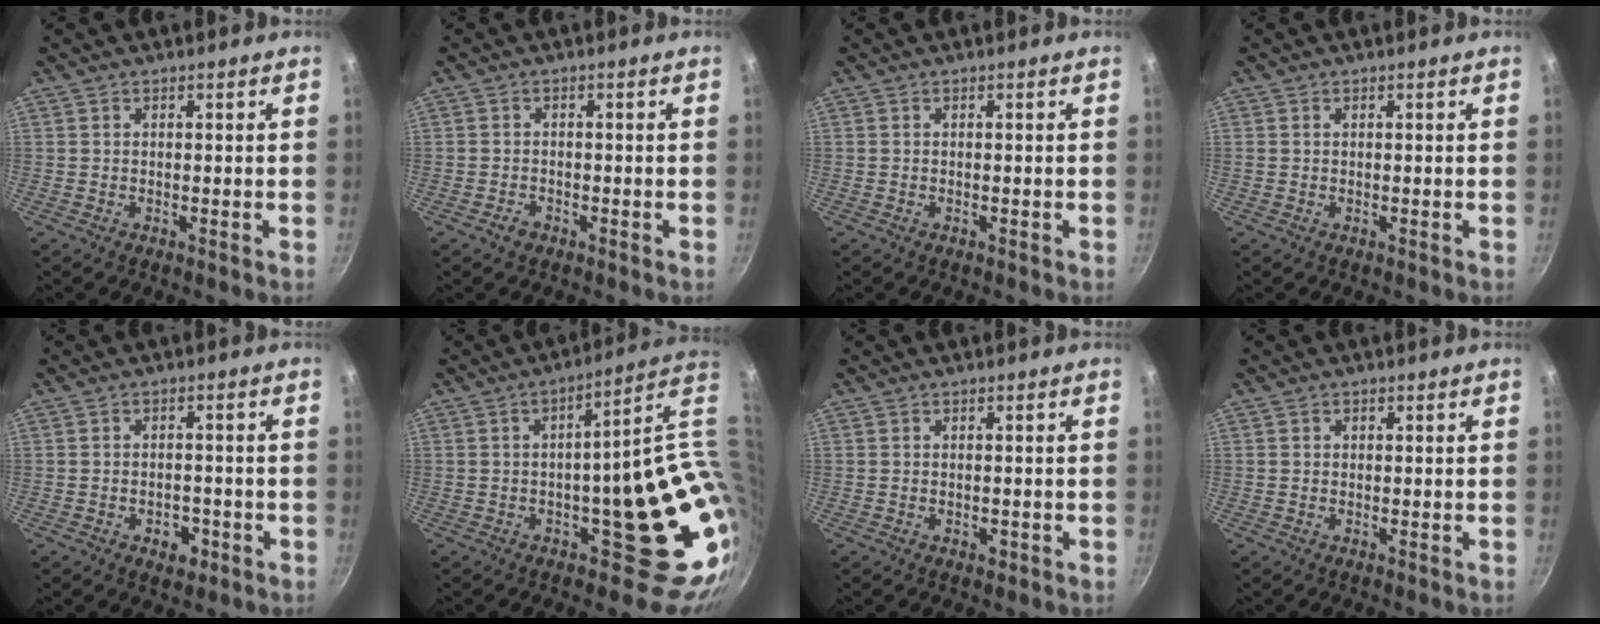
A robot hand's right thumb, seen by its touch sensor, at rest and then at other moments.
{"total": 1.8, "force": [-1.2, 1.2, 0.7], "torque": [-0.012, 0.012, -0.020]}
{"total": 0.0}
{"total": 0.0}
{"total": 4.5, "force": [-2.1, 3.0, 2.7], "torque": [-0.024, 0.012, -0.025]}
{"total": 20.7, "force": [1.5, 8.5, 18.8], "torque": [-0.154, -0.011, 0.043]}
{"total": 1.5, "force": [-0.6, 0.9, 1.1], "torque": [-0.015, 0.002, -0.007]}
{"total": 0.7, "force": [0.0, 0.7, 0.2], "torque": [-0.002, 0.003, -0.001]}